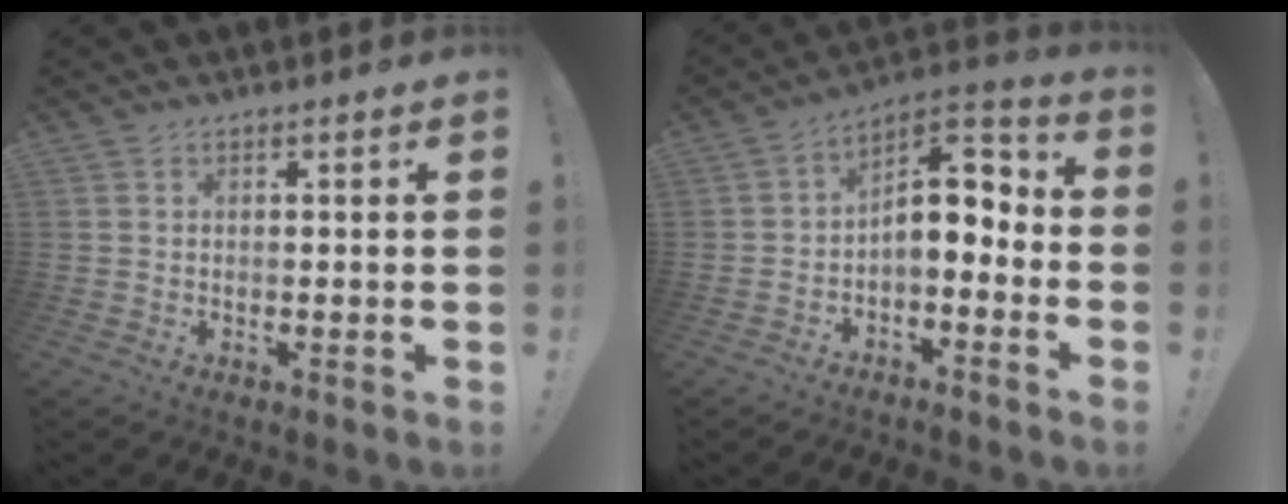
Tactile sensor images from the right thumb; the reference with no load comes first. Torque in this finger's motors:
{"motor_torque": [1.76, 1.72, 1.20, -1.03, 0.10]}